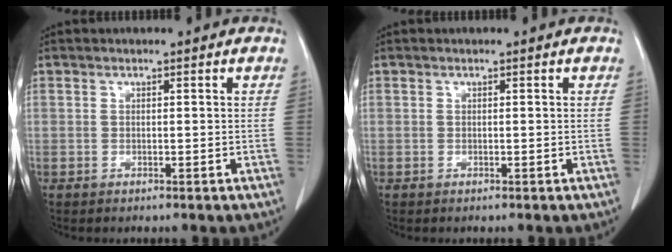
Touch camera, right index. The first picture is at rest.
{"total": 0.0}